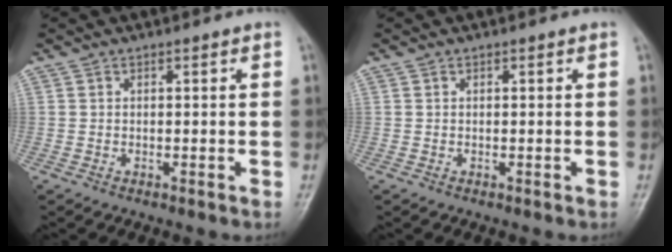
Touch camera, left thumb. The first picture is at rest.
{"total": 0.0}